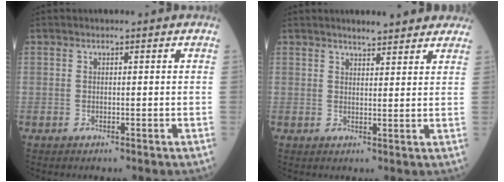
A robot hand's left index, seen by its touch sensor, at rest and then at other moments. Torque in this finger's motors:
{"motor_torque": [-0.02, 0.02, 0.01, 0.03]}